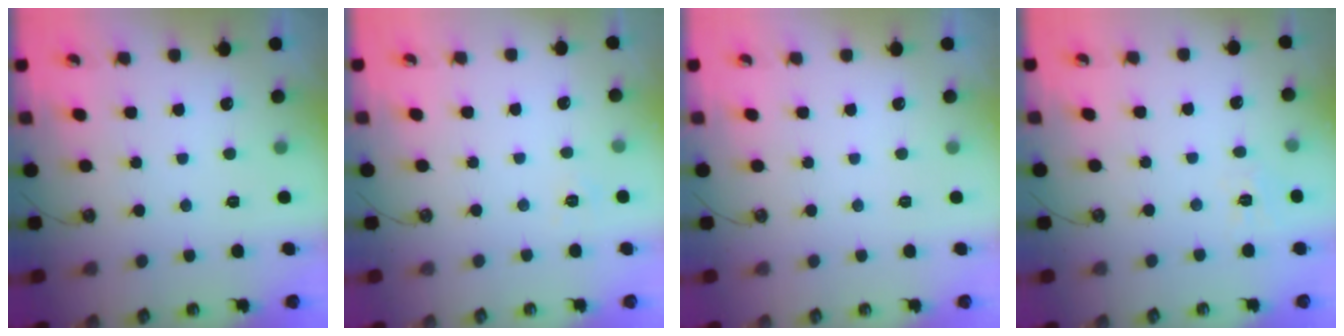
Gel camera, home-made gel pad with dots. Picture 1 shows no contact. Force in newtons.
{"total": 3.8, "press": 3.8, "slide": 0.3}
{"total": 0.0}
{"total": 4.0, "press": 4.0, "slide": 0.4}